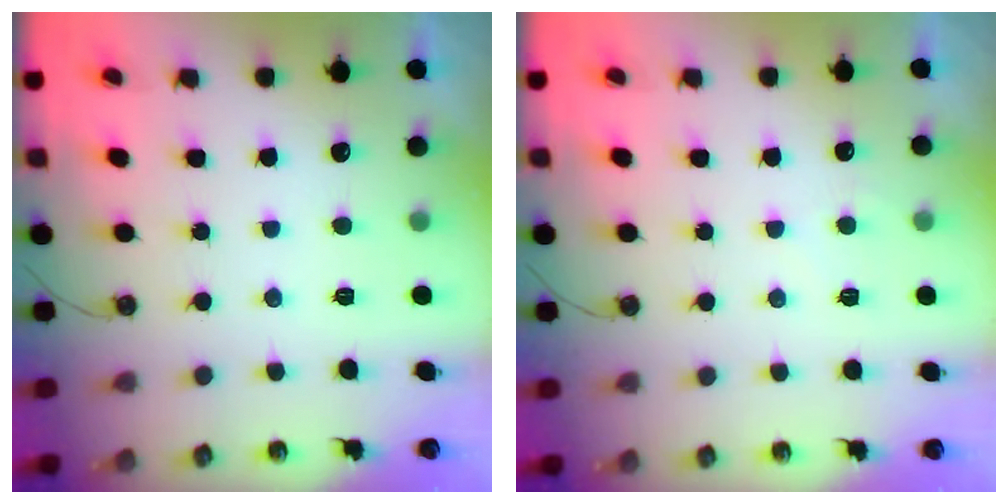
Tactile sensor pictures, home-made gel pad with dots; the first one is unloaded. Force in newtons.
{"total": 3.9, "press": 3.8, "slide": 0.5}